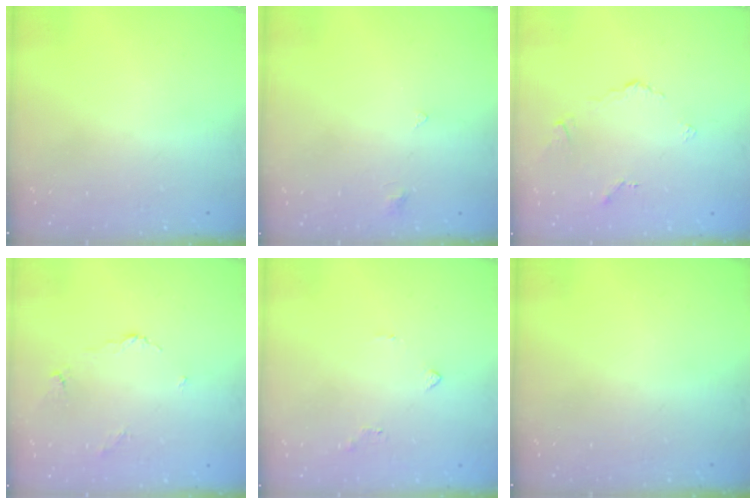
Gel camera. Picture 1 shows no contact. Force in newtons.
{"total": 2.5, "press": 2.4, "slide": 0.5}
{"total": 2.6, "press": 2.6, "slide": 0.6}
{"total": 2.6, "press": 2.5, "slide": 0.4}
{"total": 2.2, "press": 2.1, "slide": 0.5}
{"total": 0.0}